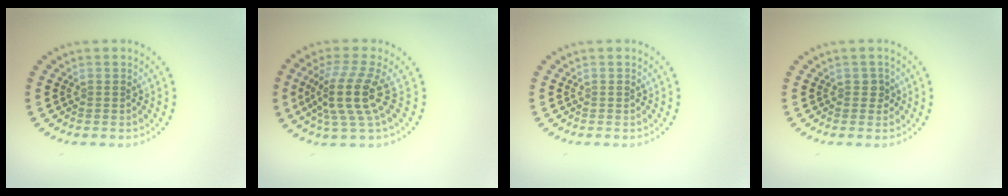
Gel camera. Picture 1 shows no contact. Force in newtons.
{"total": 4.8, "press": 3.6, "slide": 3.1}
{"total": 0.0}
{"total": 1.0, "press": 0.9, "slide": 0.4}